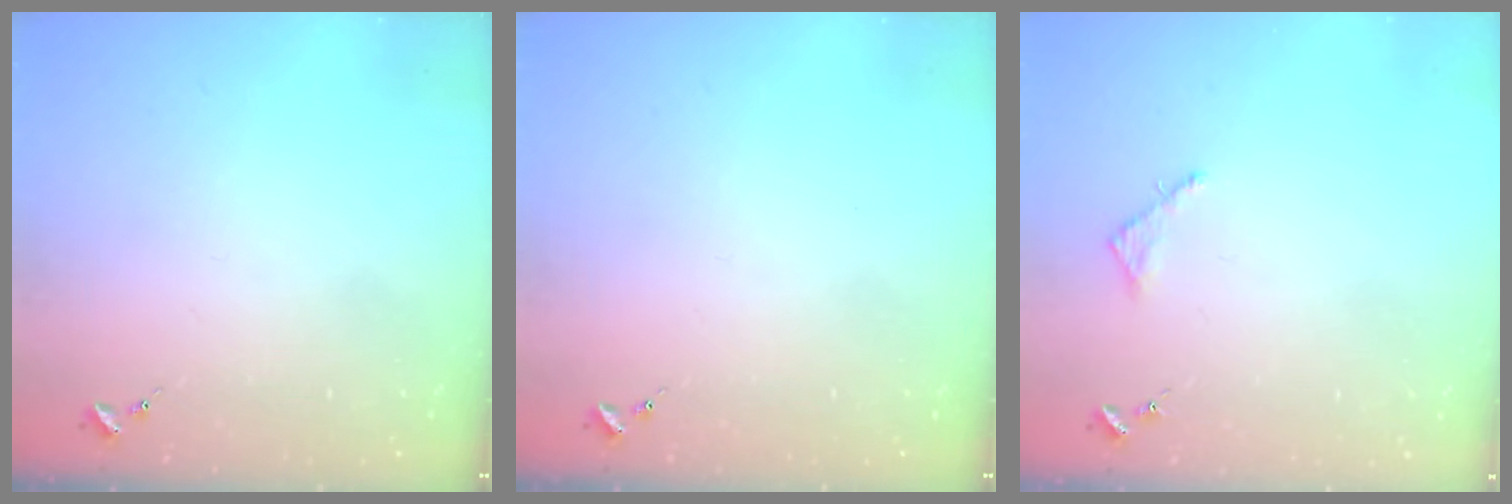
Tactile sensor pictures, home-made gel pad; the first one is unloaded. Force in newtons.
{"total": 0.0}
{"total": 2.5, "press": 2.5, "slide": 0.2}